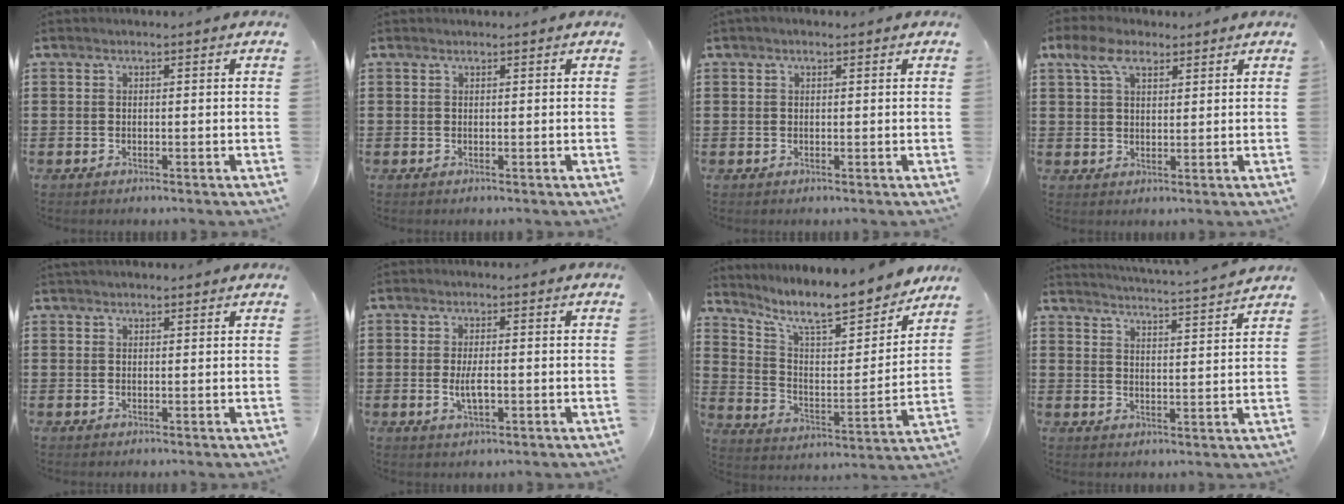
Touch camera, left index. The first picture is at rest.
{"total": 0.0}
{"total": 0.5, "force": [0.2, 0.3, 0.4], "torque": [-0.008, 0.003, 0.004]}
{"total": 5.6, "force": [3.3, 3.1, 3.3], "torque": [-0.079, 0.015, 0.059]}
{"total": 1.1, "force": [1.0, 0.3, 0.3], "torque": [-0.007, 0.002, 0.019]}
{"total": 3.6, "force": [-0.4, 1.3, 3.3], "torque": [-0.067, -0.004, -0.010]}
{"total": 10.8, "force": [9.1, 2.2, 5.4], "torque": [-0.120, -0.065, 0.150]}
{"total": 3.7, "force": [3.6, -0.9, 0.5], "torque": [-0.019, -0.035, 0.056]}